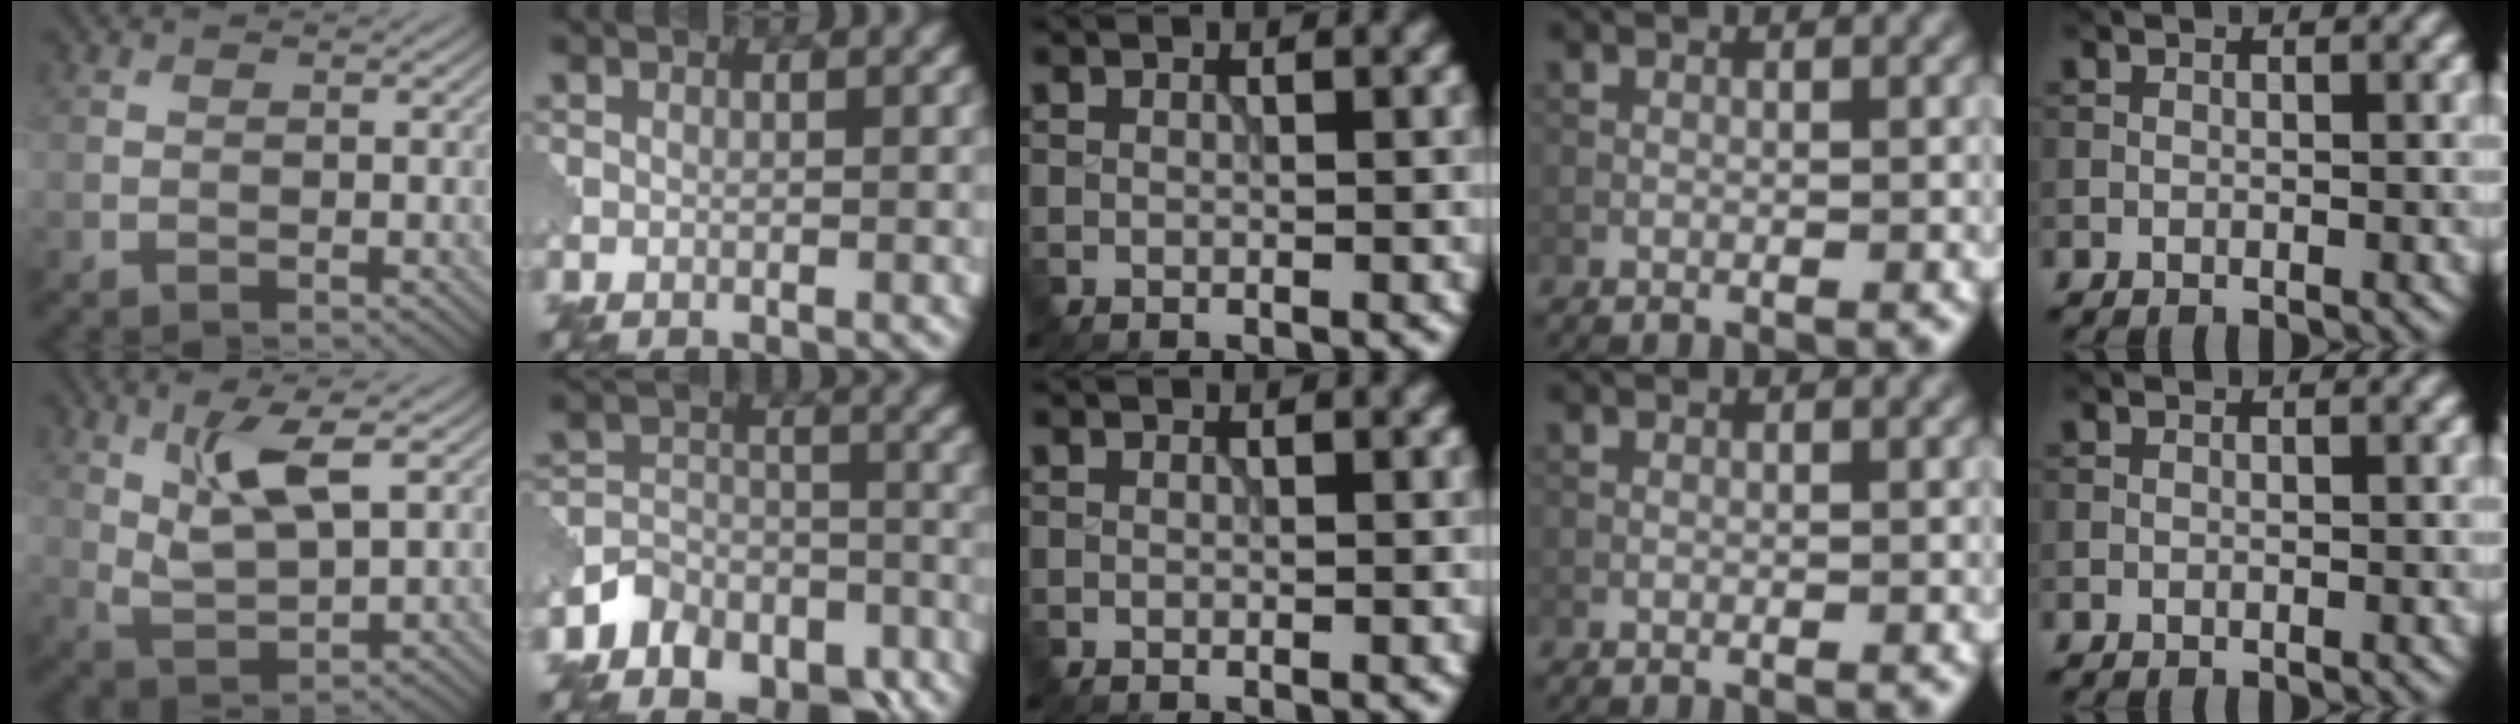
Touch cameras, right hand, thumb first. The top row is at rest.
{"thumb": {"total": 7.3, "force": [3.1, 2.3, 6.1], "torque": [-0.130, -0.006, 0.065]}, "index": {"total": 7.8, "force": [-6.0, 4.4, 2.3], "torque": [-0.027, -0.004, -0.106]}}